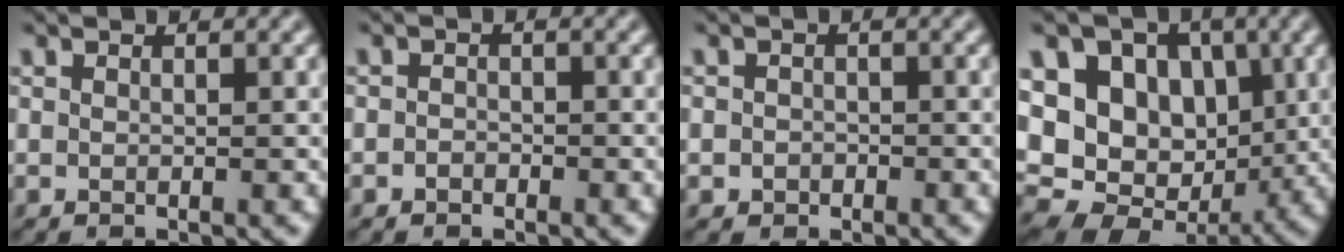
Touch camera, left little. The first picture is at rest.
{"total": 0.9, "force": [-0.5, 0.7, 0.2], "torque": [0.006, -0.002, -0.016]}
{"total": 1.3, "force": [-0.4, 1.3, 0.2], "torque": [0.012, 0.000, -0.013]}
{"total": 14.1, "force": [2.9, 10.5, 8.9], "torque": [-0.149, 0.016, 0.049]}